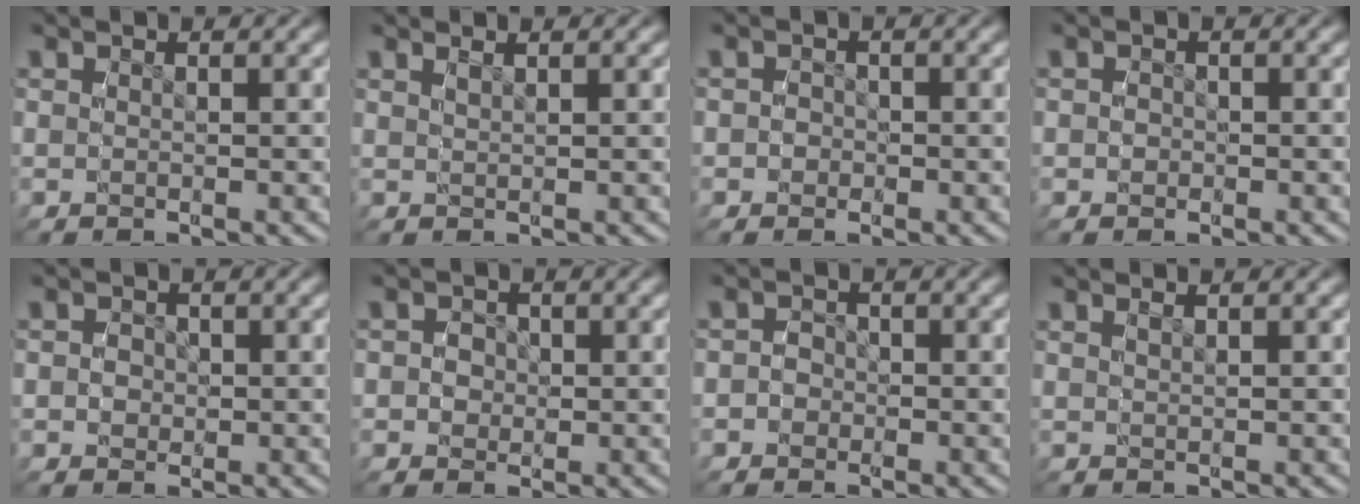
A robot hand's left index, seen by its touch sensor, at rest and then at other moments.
{"total": 0.8, "force": [0.7, -0.3, 0.1], "torque": [0.003, 0.001, 0.017]}
{"total": 1.3, "force": [-0.6, 1.1, -0.3], "torque": [0.002, -0.002, -0.015]}
{"total": 0.8, "force": [-0.4, 0.6, -0.2], "torque": [-0.002, -0.001, -0.008]}
{"total": 1.4, "force": [-0.2, 1.3, 0.2], "torque": [-0.004, -0.001, -0.005]}
{"total": 2.2, "force": [-0.2, 2.1, 0.4], "torque": [-0.013, -0.006, -0.004]}
{"total": 2.1, "force": [-1.0, 1.9, -0.2], "torque": [-0.002, -0.004, -0.022]}
{"total": 0.5, "force": [0.4, -0.3, 0.2], "torque": [0.003, 0.000, 0.011]}